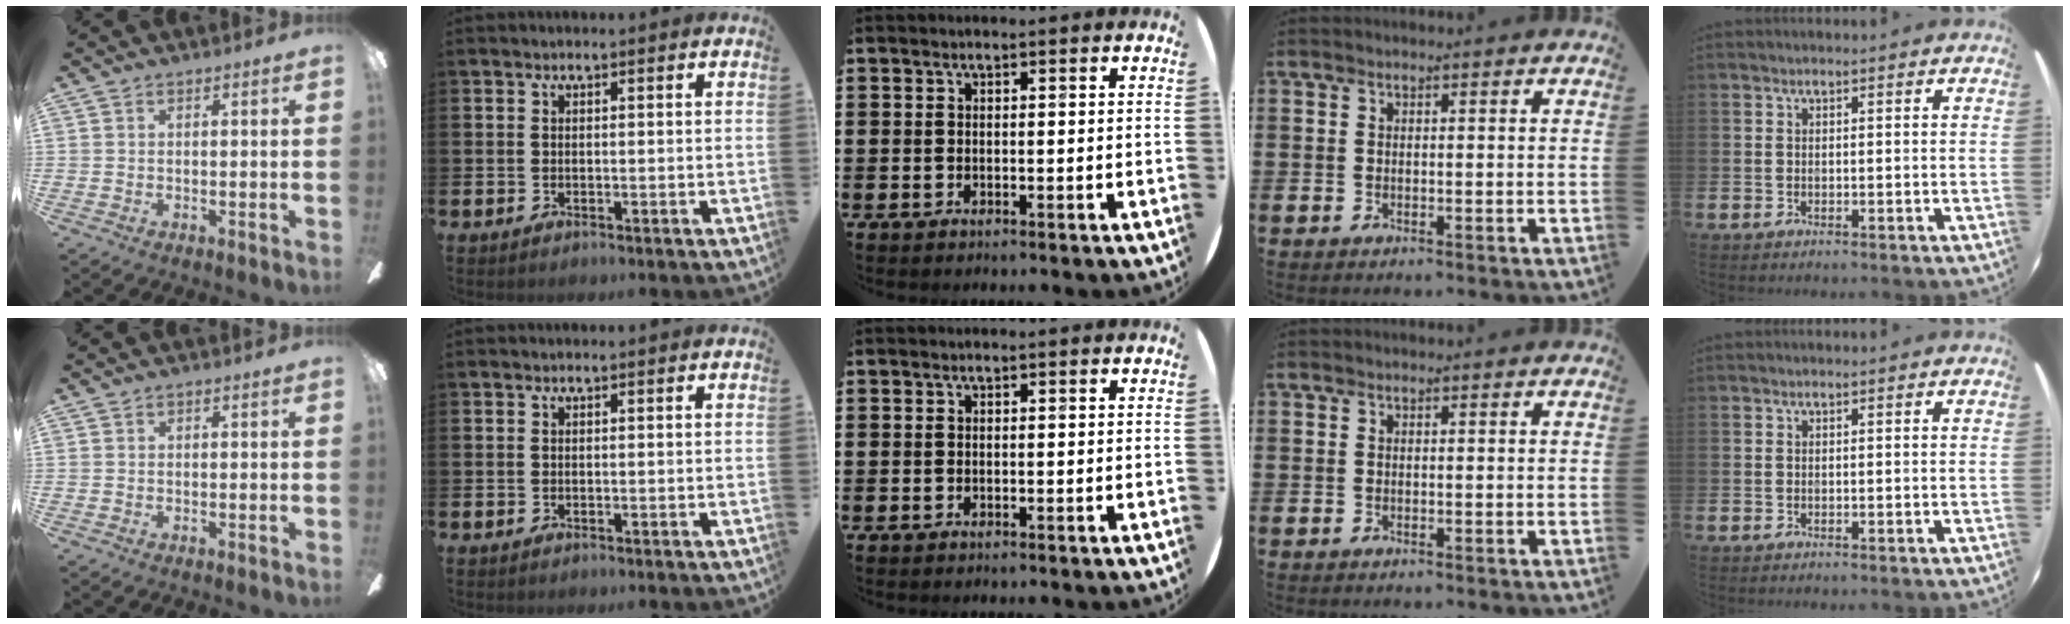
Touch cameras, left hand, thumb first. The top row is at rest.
{}